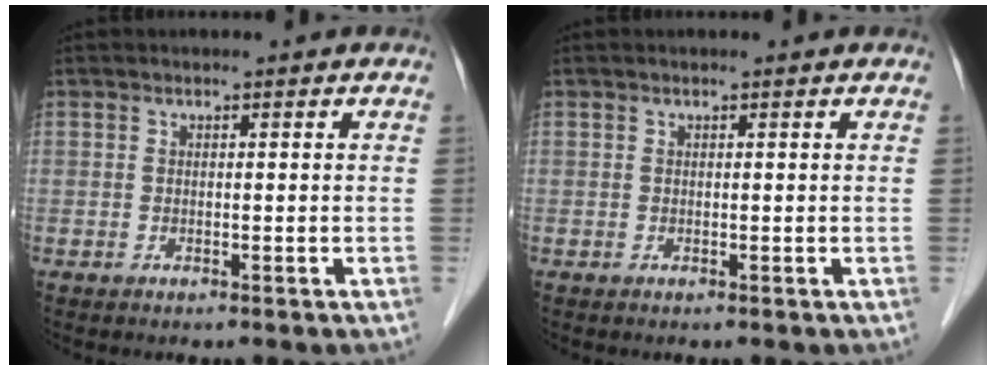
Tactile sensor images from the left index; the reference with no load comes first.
{"total": 0.0}